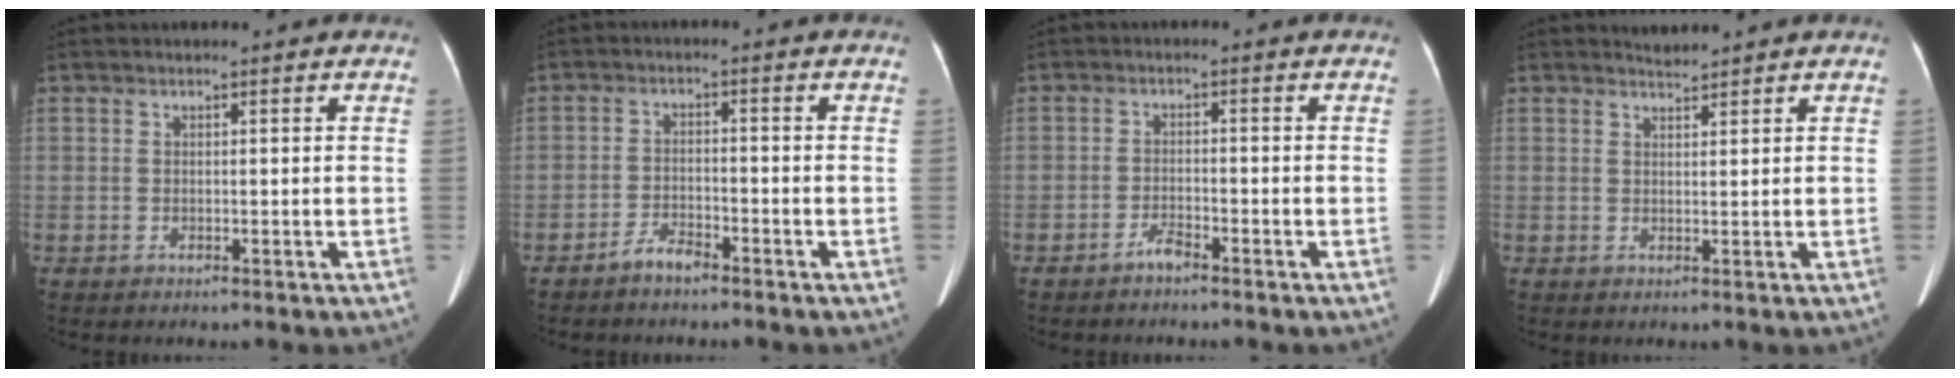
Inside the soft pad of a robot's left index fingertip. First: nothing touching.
{"total": 2.8, "force": [-2.5, 0.6, 1.2], "torque": [-0.025, -0.002, -0.047]}
{"total": 2.0, "force": [-1.8, 0.2, 0.9], "torque": [-0.019, -0.002, -0.032]}
{"total": 1.3, "force": [1.3, -0.2, -0.2], "torque": [-0.004, 0.002, 0.024]}